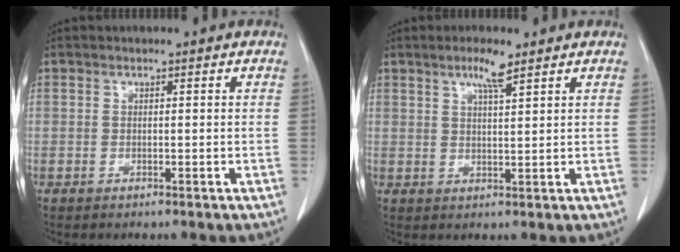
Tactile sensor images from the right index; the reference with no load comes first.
{"total": 3.8, "force": [2.6, 0.2, 2.8], "torque": [-0.054, 0.000, 0.046]}